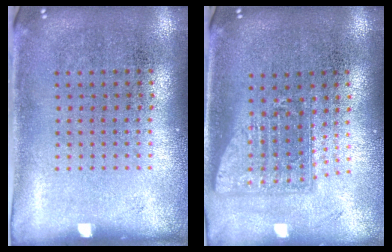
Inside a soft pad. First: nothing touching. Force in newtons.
{"total": 1.6, "press": 1.2, "slide": 1.0}